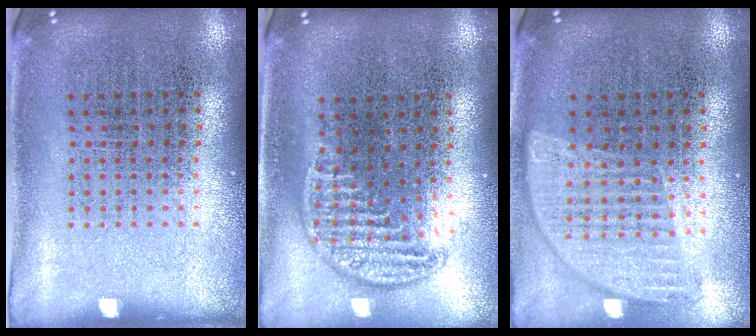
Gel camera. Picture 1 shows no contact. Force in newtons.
{"total": 1.1, "press": 1.0, "slide": 0.4}
{"total": 1.0, "press": 1.0, "slide": 0.1}